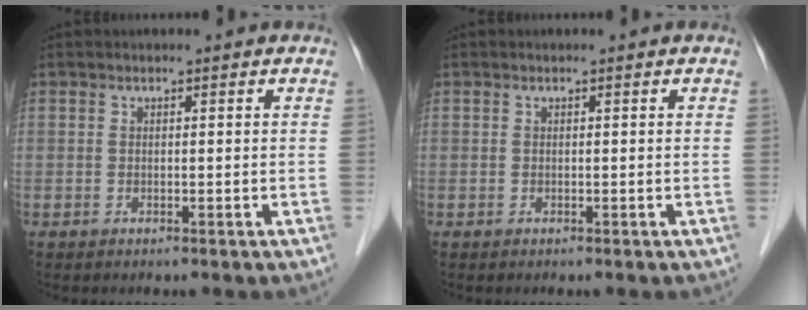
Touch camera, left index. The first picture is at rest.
{"total": 0.0}